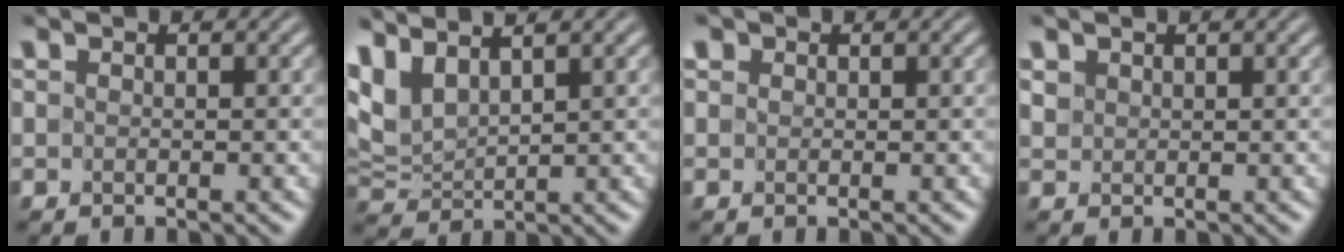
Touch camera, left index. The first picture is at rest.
{"total": 4.7, "force": [3.4, 1.8, 2.8], "torque": [-0.072, 0.013, 0.072]}
{"total": 1.1, "force": [0.5, 0.9, 0.2], "torque": [0.003, 0.005, -0.006]}
{"total": 0.9, "force": [0.6, 0.6, -0.1], "torque": [0.003, 0.001, 0.015]}